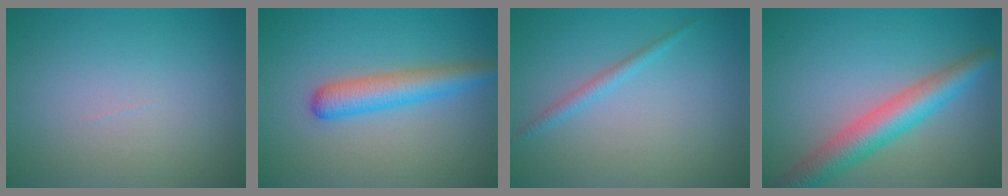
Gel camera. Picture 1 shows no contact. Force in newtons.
{"total": 3.8, "press": 3.8, "slide": 0.2}
{"total": 1.4, "press": 1.4, "slide": 0.1}
{"total": 5.6, "press": 5.6, "slide": 0.1}